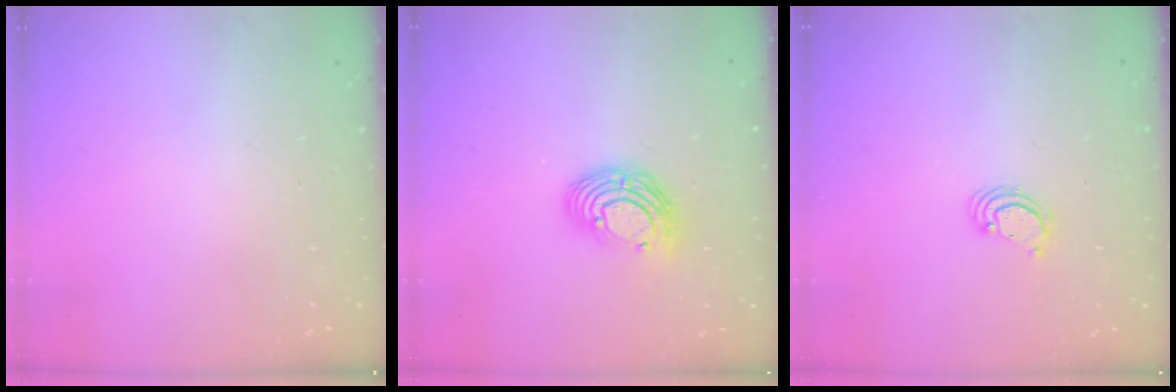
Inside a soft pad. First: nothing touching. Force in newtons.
{"total": 10.9, "press": 10.9, "slide": 0.8}
{"total": 2.2, "press": 2.2, "slide": 0.1}